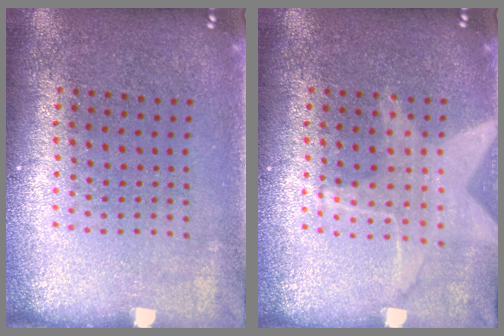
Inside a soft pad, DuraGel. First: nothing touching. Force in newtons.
{"total": 1.4, "press": 1.3, "slide": 0.4}